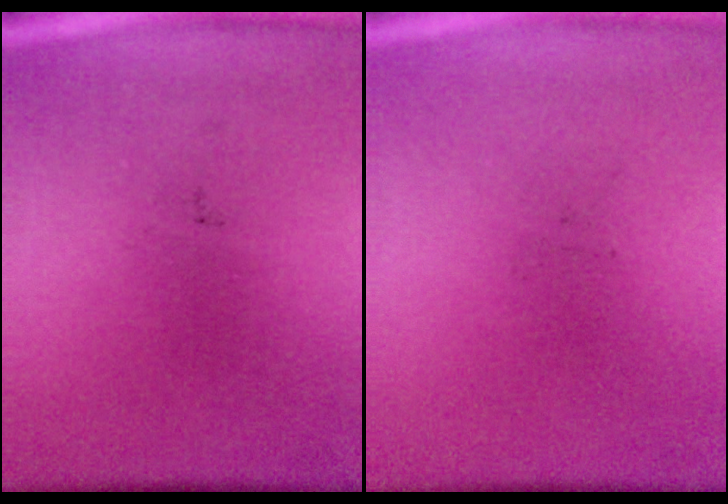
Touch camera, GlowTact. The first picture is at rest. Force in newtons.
{"total": 0.0}